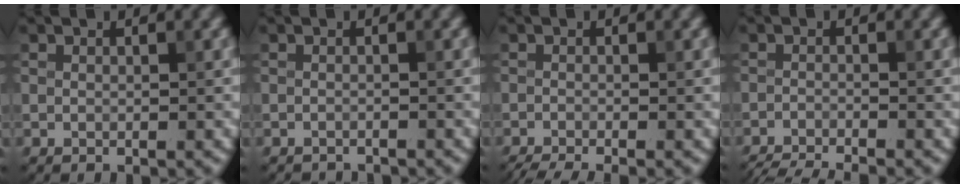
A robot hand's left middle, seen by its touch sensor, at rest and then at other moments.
{"total": 2.0, "force": [-2.0, 0.1, 0.1], "torque": [0.005, -0.008, -0.029]}
{"total": 3.7, "force": [-2.9, 0.6, 2.2], "torque": [-0.032, -0.013, -0.052]}
{"total": 6.0, "force": [-5.6, 0.9, 1.9], "torque": [-0.025, -0.022, -0.087]}